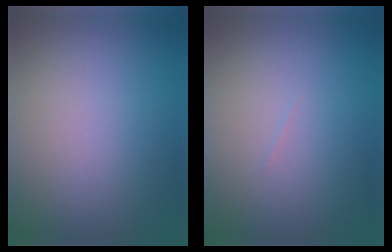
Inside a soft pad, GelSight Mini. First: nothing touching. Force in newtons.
{"total": 0.0}